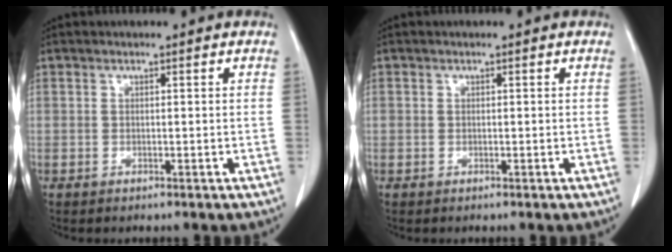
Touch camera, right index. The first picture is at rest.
{"total": 0.0}